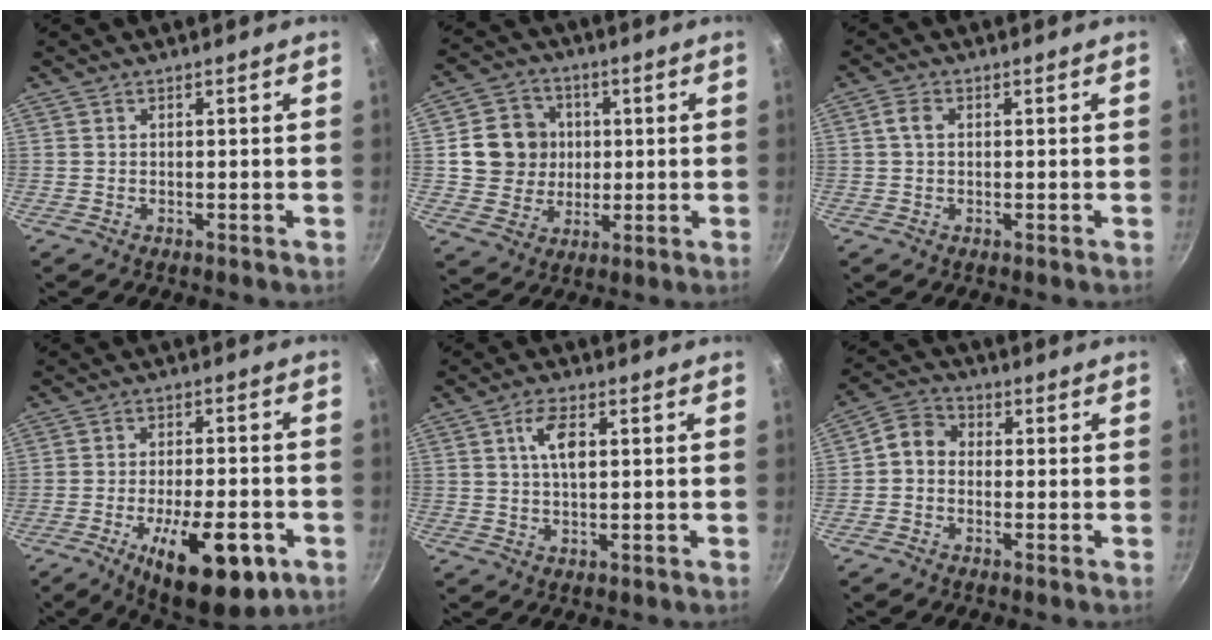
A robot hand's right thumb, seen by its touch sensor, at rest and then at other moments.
{"total": 11.1, "force": [1.5, 10.2, 4.1], "torque": [-0.039, 0.007, 0.024]}
{"total": 2.3, "force": [0.3, 1.6, 1.7], "torque": [-0.034, 0.007, 0.003]}
{"total": 16.9, "force": [-7.0, 6.5, 14.0], "torque": [-0.189, 0.020, -0.096]}
{"total": 5.8, "force": [1.4, 2.6, 5.0], "torque": [-0.088, 0.003, 0.024]}
{"total": 5.0, "force": [-0.9, 4.1, 2.7], "torque": [-0.039, 0.020, -0.036]}